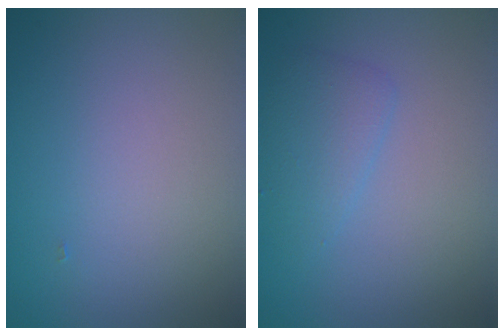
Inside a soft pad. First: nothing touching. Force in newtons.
{"total": 2.1, "press": 2.1, "slide": 0.1}